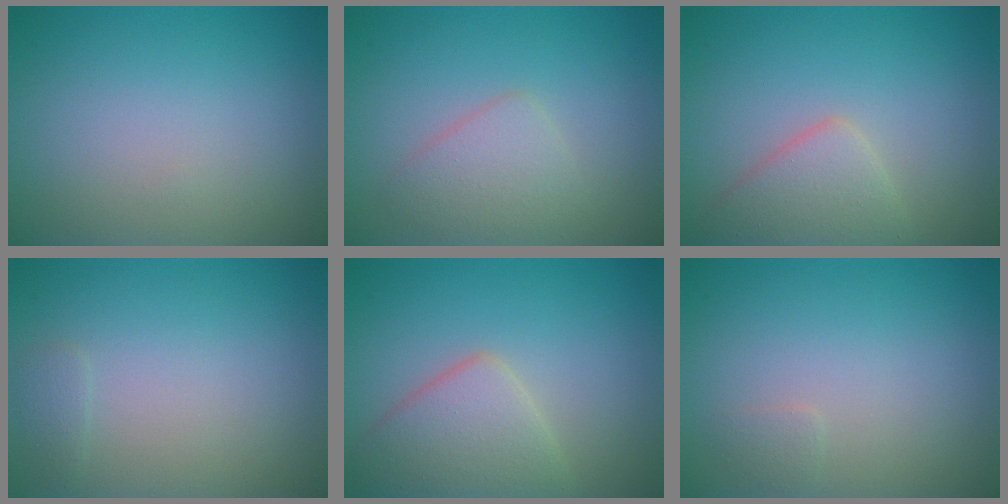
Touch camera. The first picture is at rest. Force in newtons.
{"total": 2.5, "press": 2.5, "slide": 0.2}
{"total": 3.2, "press": 3.2, "slide": 0.1}
{"total": 0.8, "press": 0.8, "slide": 0.1}
{"total": 4.4, "press": 4.4, "slide": 0.3}
{"total": 0.7, "press": 0.7, "slide": 0.0}